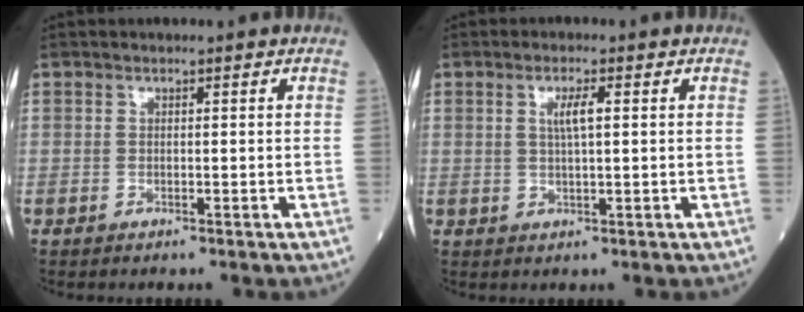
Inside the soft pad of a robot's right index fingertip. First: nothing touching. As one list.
[{"total": 3.1, "force": [0.9, 0.2, 2.9], "torque": [-0.057, 0.001, 0.016]}]